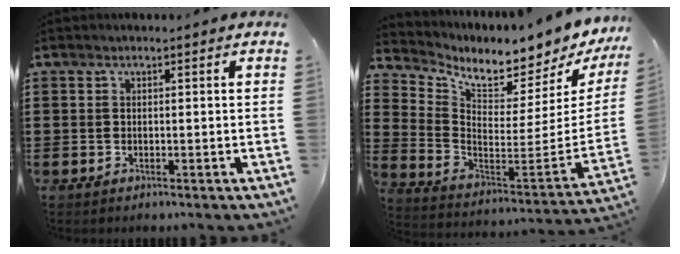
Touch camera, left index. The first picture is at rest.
{"total": 5.3, "force": [4.8, 1.0, 2.0], "torque": [-0.056, -0.067, 0.075]}